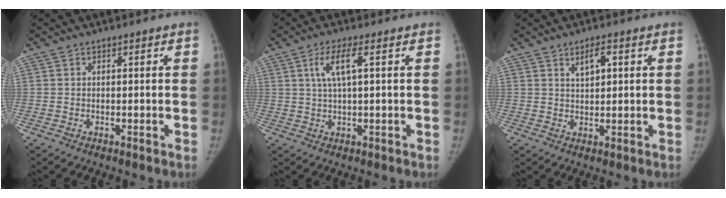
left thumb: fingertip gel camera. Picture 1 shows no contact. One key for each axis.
{"total": 5.2, "fx": 1.6, "fy": 1.0, "fz": 4.8, "tx": -0.110, "ty": 0.007, "tz": 0.034}
{"total": 3.6, "fx": 1.6, "fy": 1.5, "fz": 2.8, "tx": -0.041, "ty": -0.004, "tz": 0.028}